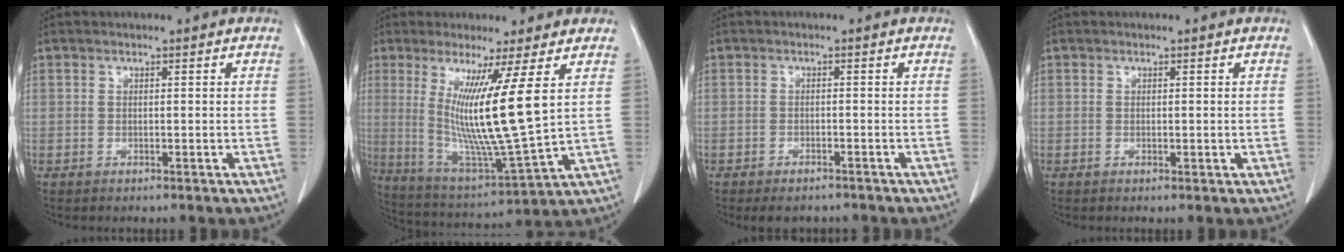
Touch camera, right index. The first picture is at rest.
{"total": 14.3, "force": [3.8, -1.1, 13.7], "torque": [-0.261, -0.043, 0.072]}
{"total": 3.5, "force": [-2.9, 1.5, 1.3], "torque": [-0.013, -0.001, -0.036]}
{"total": 0.6, "force": [0.1, 0.4, 0.5], "torque": [-0.007, -0.002, 0.003]}